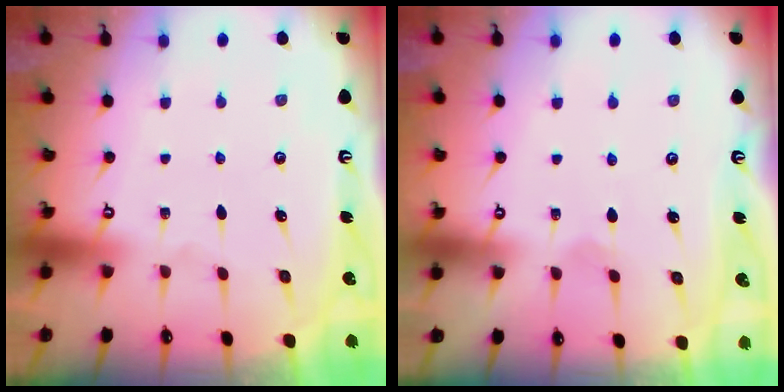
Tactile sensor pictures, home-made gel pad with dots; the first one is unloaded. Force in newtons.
{"total": 1.5, "press": 1.4, "slide": 0.1}